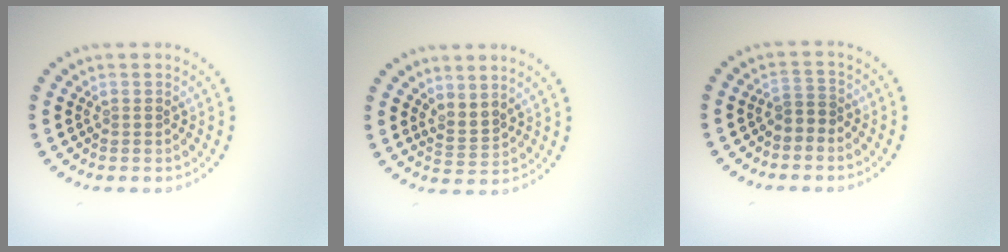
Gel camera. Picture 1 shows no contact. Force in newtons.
{"total": 1.8, "press": 1.4, "slide": 1.2}
{"total": 1.5, "press": 1.2, "slide": 1.0}